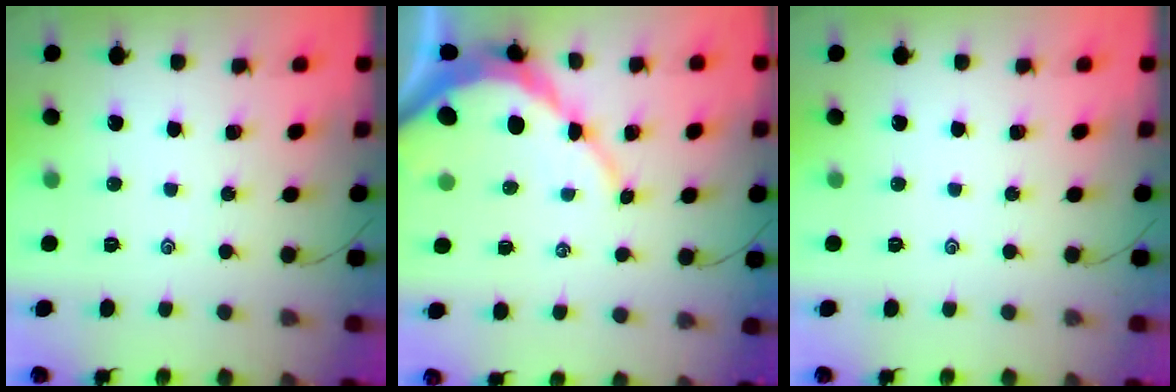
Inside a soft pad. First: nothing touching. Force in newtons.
{"total": 8.0, "press": 8.0, "slide": 0.9}
{"total": 0.0}